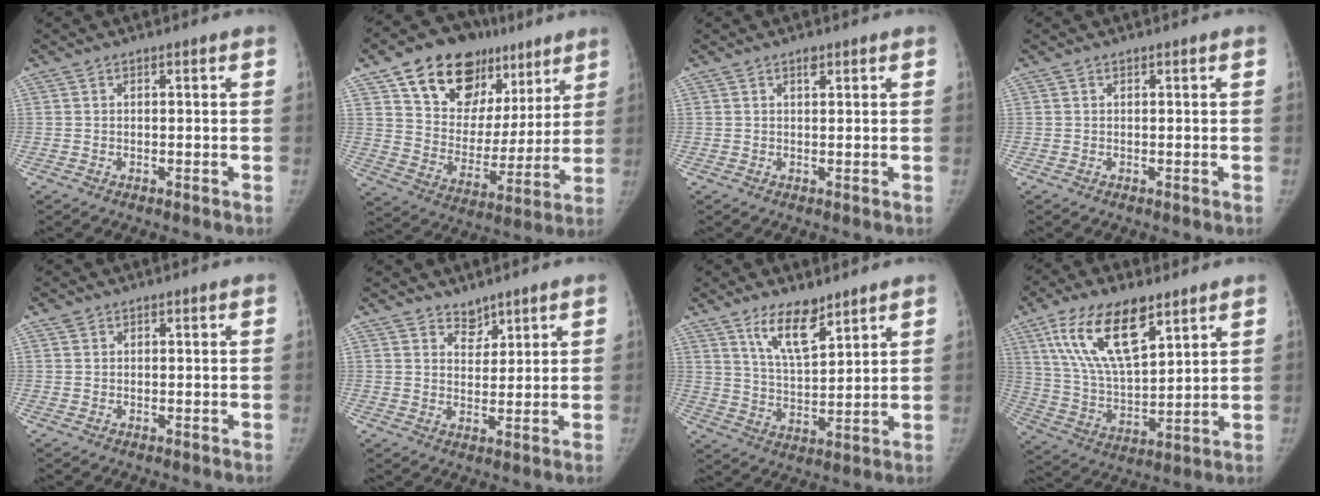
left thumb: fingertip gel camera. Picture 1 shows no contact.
{"total": 22.5, "force": [12.9, 14.5, 11.5], "torque": [-0.131, -0.025, 0.216]}
{"total": 1.2, "force": [0.8, 0.6, 0.7], "torque": [-0.004, -0.003, 0.012]}
{"total": 0.0}
{"total": 0.9, "force": [0.6, 0.7, 0.2], "torque": [0.003, 0.000, 0.008]}
{"total": 3.5, "force": [2.8, 2.0, 0.3], "torque": [0.021, -0.022, 0.047]}
{"total": 9.1, "force": [6.3, 3.2, 5.7], "torque": [-0.080, -0.047, 0.119]}
{"total": 17.4, "force": [9.4, 7.4, 12.6], "torque": [-0.206, -0.034, 0.182]}